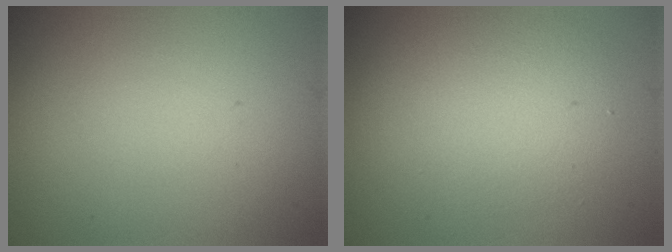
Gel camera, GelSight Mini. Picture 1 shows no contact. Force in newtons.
{"total": 3.8, "press": 3.8, "slide": 0.5}